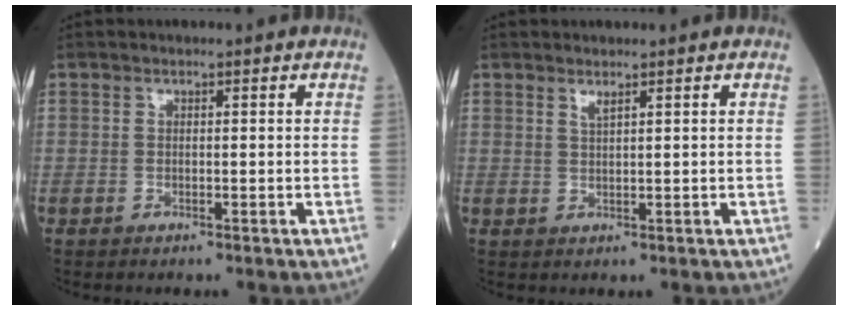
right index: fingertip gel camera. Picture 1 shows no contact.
{"total": 1.1, "force": [0.9, -0.1, 0.6], "torque": [-0.014, -0.005, 0.018]}